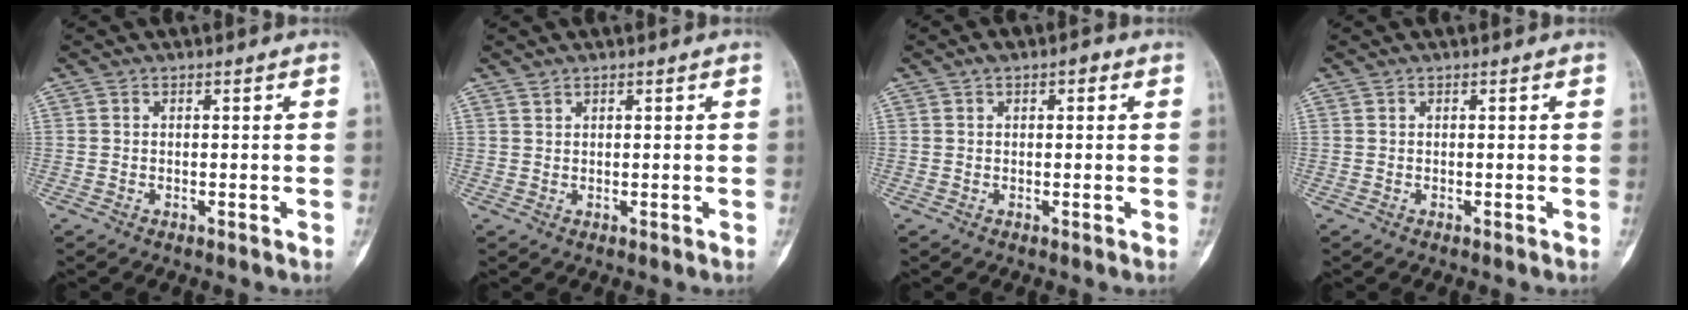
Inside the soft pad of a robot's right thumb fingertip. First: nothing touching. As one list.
[{"total": 0.8, "force": [0.7, 0.3, 0.1], "torque": [0.004, -0.004, 0.014]}, {"total": 3.0, "force": [1.3, 1.6, 2.2], "torque": [-0.027, 0.012, 0.015]}, {"total": 0.0}]